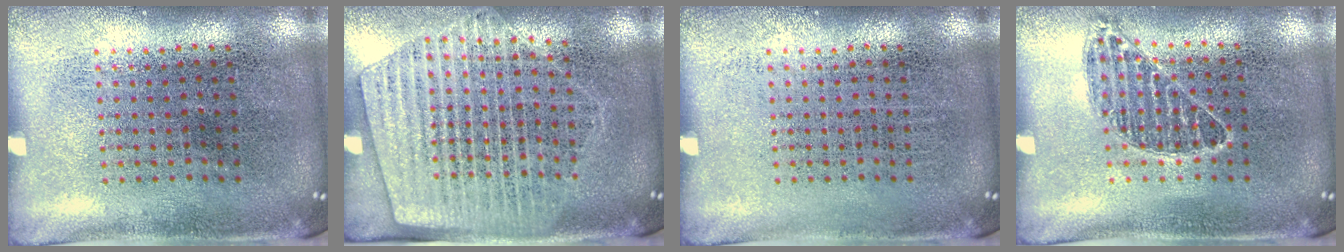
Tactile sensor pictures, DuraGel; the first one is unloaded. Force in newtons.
{"total": 1.7, "press": 1.5, "slide": 0.8}
{"total": 0.0}
{"total": 0.6, "press": 0.6, "slide": 0.1}